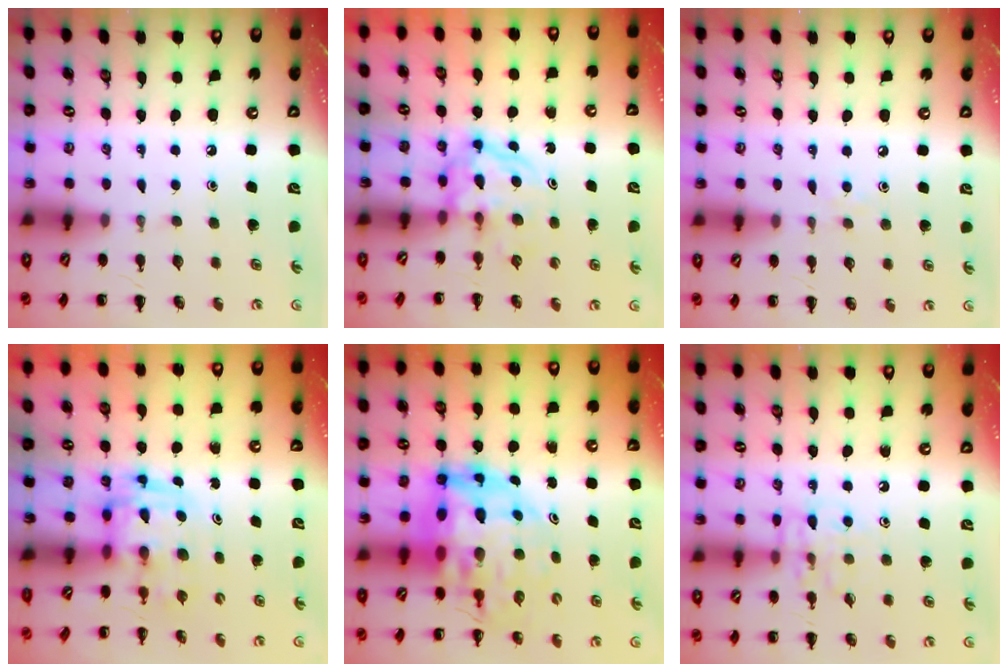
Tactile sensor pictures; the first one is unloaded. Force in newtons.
{"total": 3.9, "press": 3.9, "slide": 0.5}
{"total": 3.3, "press": 3.1, "slide": 1.3}
{"total": 3.0, "press": 3.0, "slide": 0.5}
{"total": 16.6, "press": 15.8, "slide": 5.1}
{"total": 8.8, "press": 8.8, "slide": 0.6}